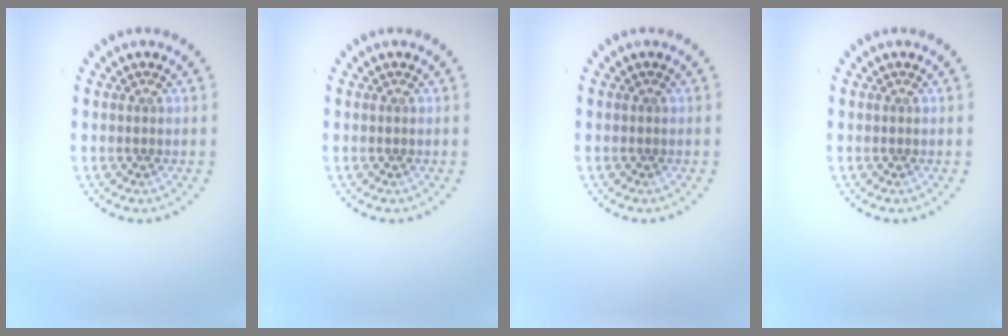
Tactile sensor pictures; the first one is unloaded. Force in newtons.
{"total": 0.0}
{"total": 0.0}
{"total": 0.0}